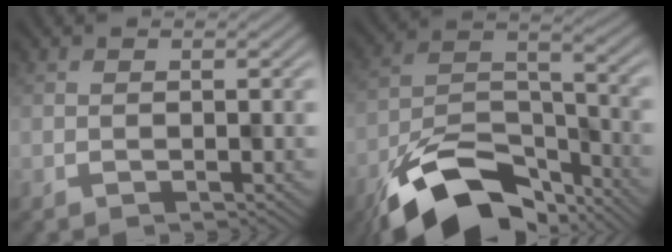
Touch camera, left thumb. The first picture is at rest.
{"total": 14.9, "force": [-10.8, 6.2, 8.1], "torque": [-0.173, -0.015, -0.186]}